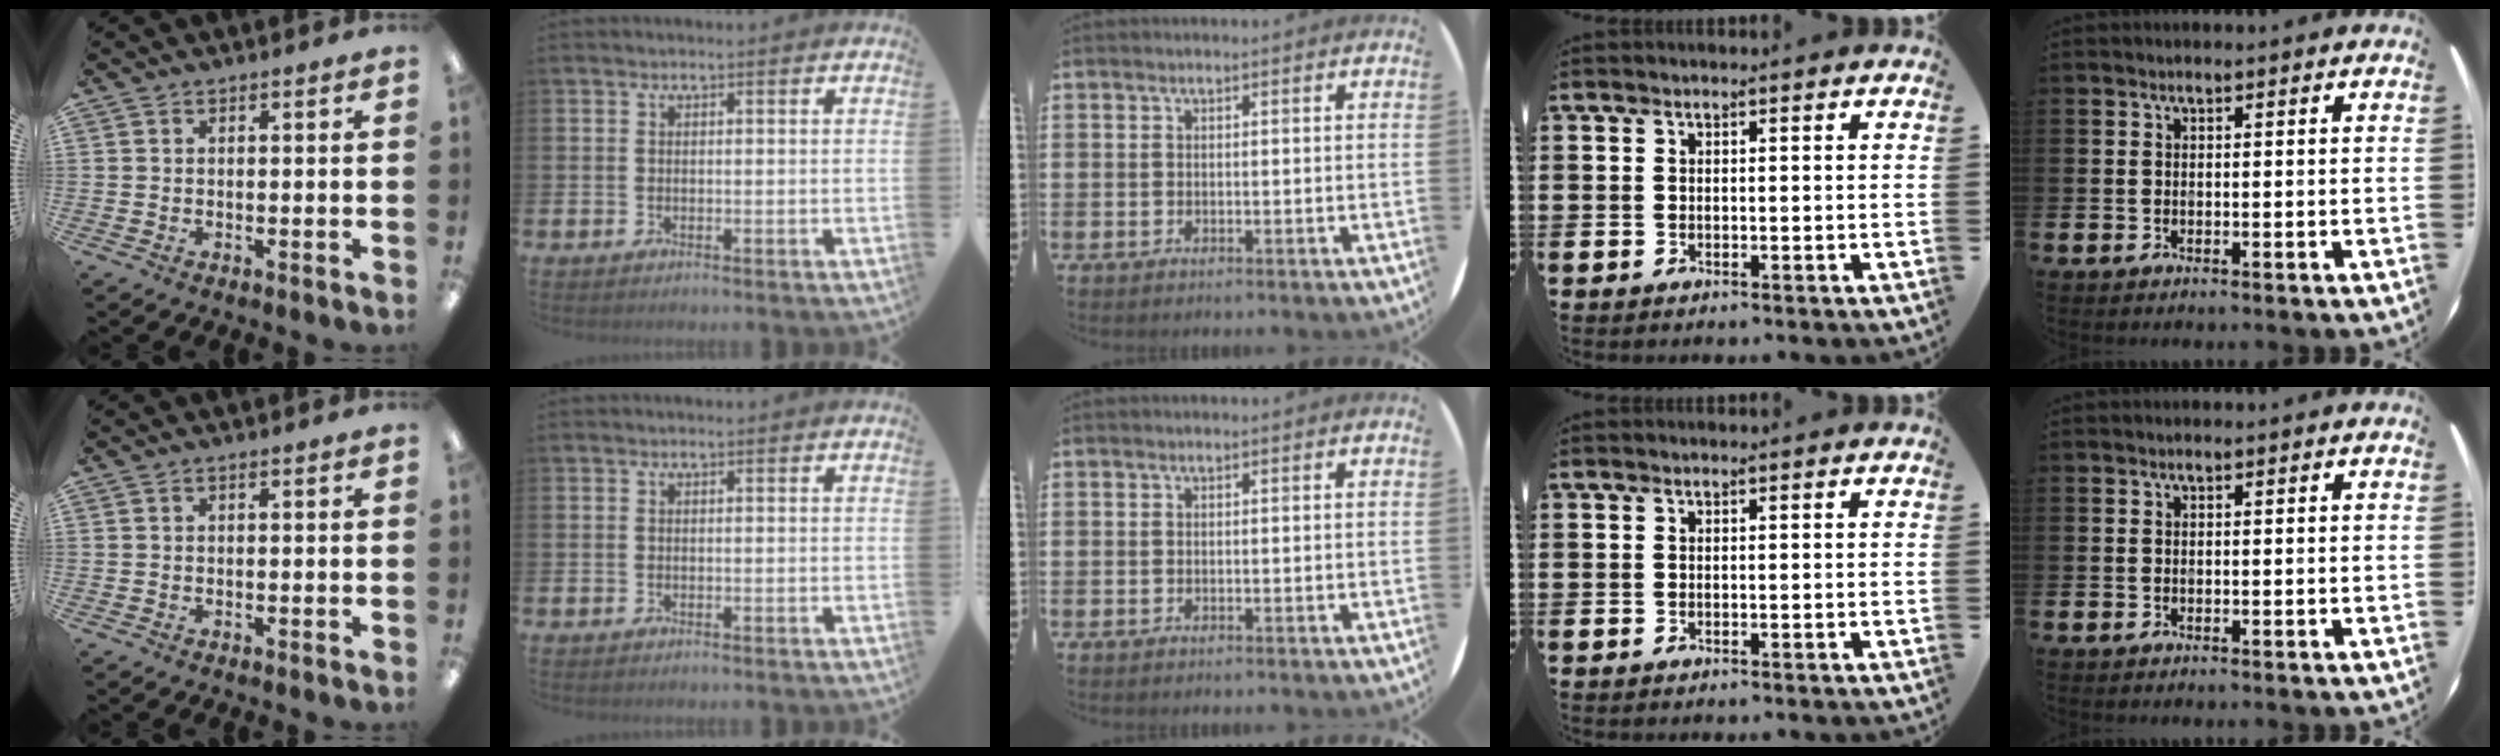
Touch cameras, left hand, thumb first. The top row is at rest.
{}